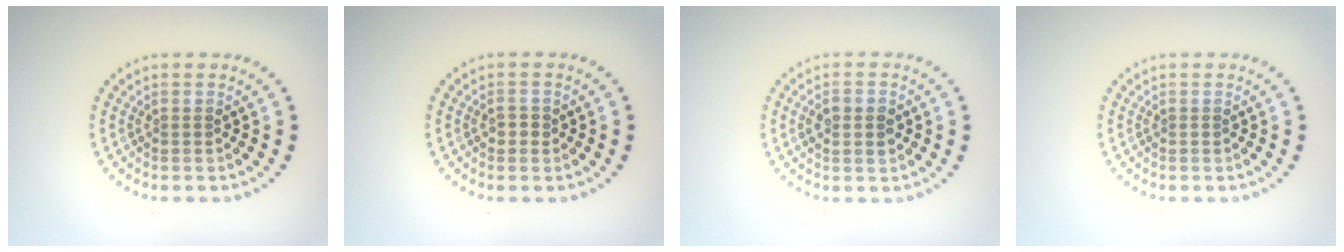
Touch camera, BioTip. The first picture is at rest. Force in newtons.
{"total": 0.9, "press": 0.9, "slide": 0.1}
{"total": 2.1, "press": 2.1, "slide": 0.1}
{"total": 0.0}